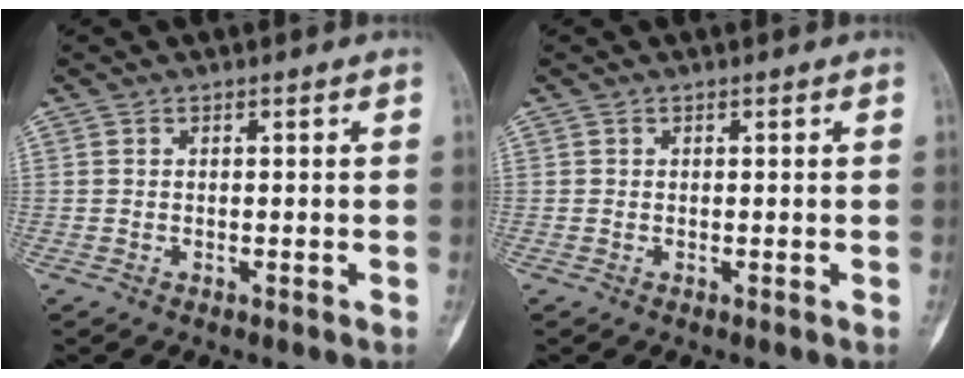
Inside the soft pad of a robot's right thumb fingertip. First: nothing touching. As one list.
[{"total": 0.0}]